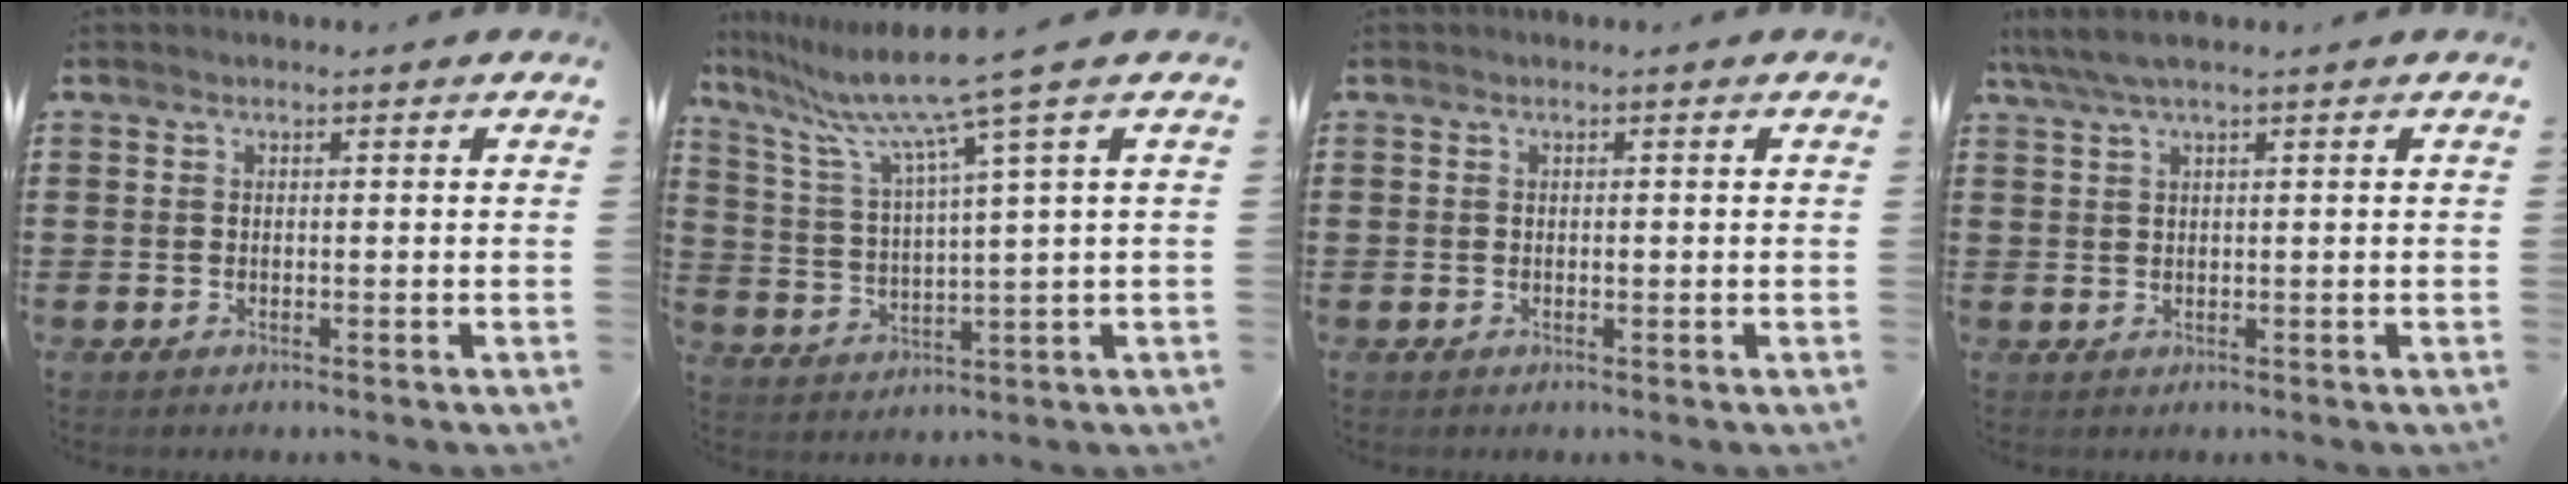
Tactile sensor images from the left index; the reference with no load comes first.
{"total": 10.0, "force": [6.9, -1.3, 7.2], "torque": [-0.164, -0.035, 0.107]}
{"total": 0.6, "force": [0.1, 0.2, 0.6], "torque": [-0.012, -0.002, 0.002]}
{"total": 3.1, "force": [1.7, 0.3, 2.5], "torque": [-0.050, 0.003, 0.031]}